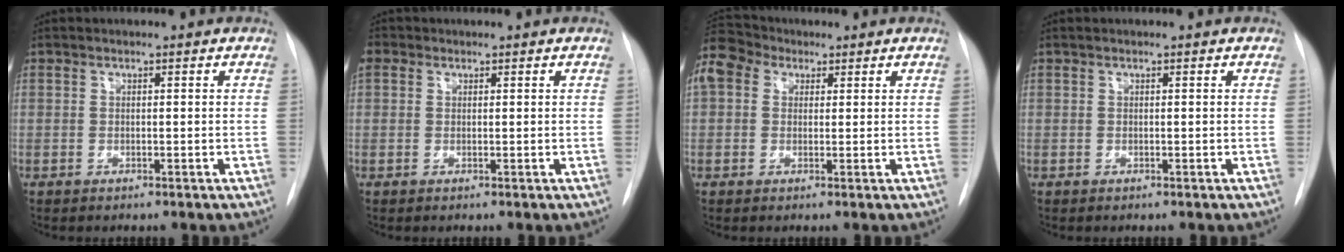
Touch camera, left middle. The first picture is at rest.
{"total": 1.4, "force": [0.6, 1.2, 0.2], "torque": [-0.004, 0.013, 0.012]}
{"total": 10.4, "force": [5.1, 7.8, 4.7], "torque": [-0.128, 0.054, 0.094]}
{"total": 0.0}